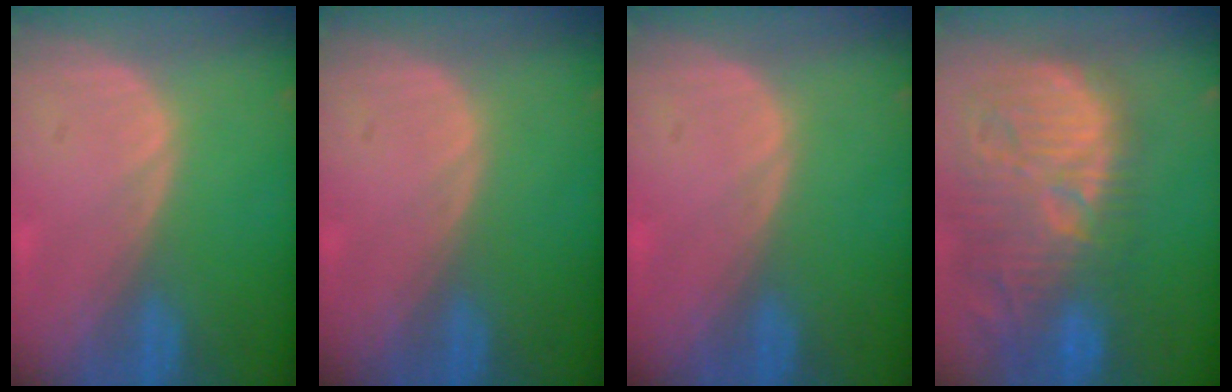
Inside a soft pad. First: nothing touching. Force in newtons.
{"total": 0.0}
{"total": 0.0}
{"total": 14.7, "press": 13.0, "slide": 6.8}